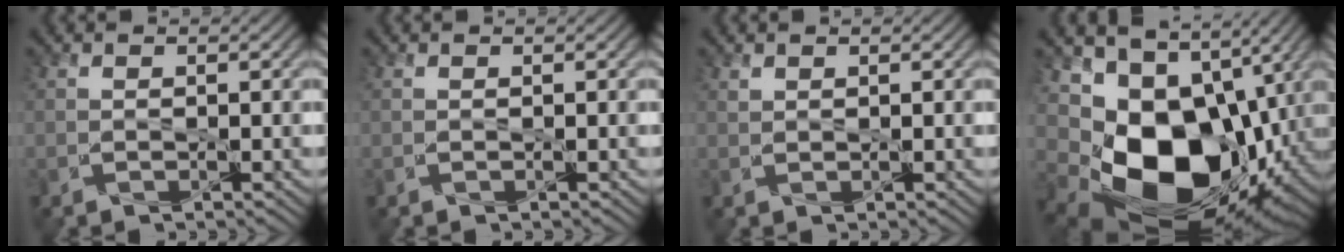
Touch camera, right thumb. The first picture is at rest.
{"total": 0.0}
{"total": 0.5, "force": [0.5, 0.3, 0.1], "torque": [-0.006, -0.001, 0.012]}
{"total": 18.4, "force": [-1.4, 13.7, 12.3], "torque": [-0.232, -0.056, 0.009]}